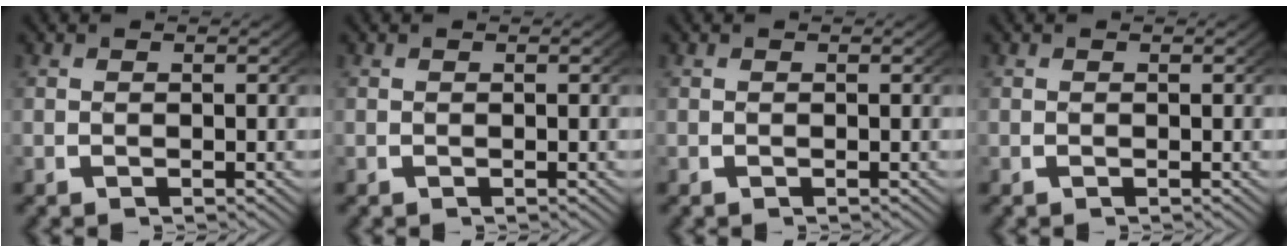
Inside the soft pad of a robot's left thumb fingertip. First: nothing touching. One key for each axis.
{"total": 0.0}
{"total": 0.0}
{"total": 0.0}